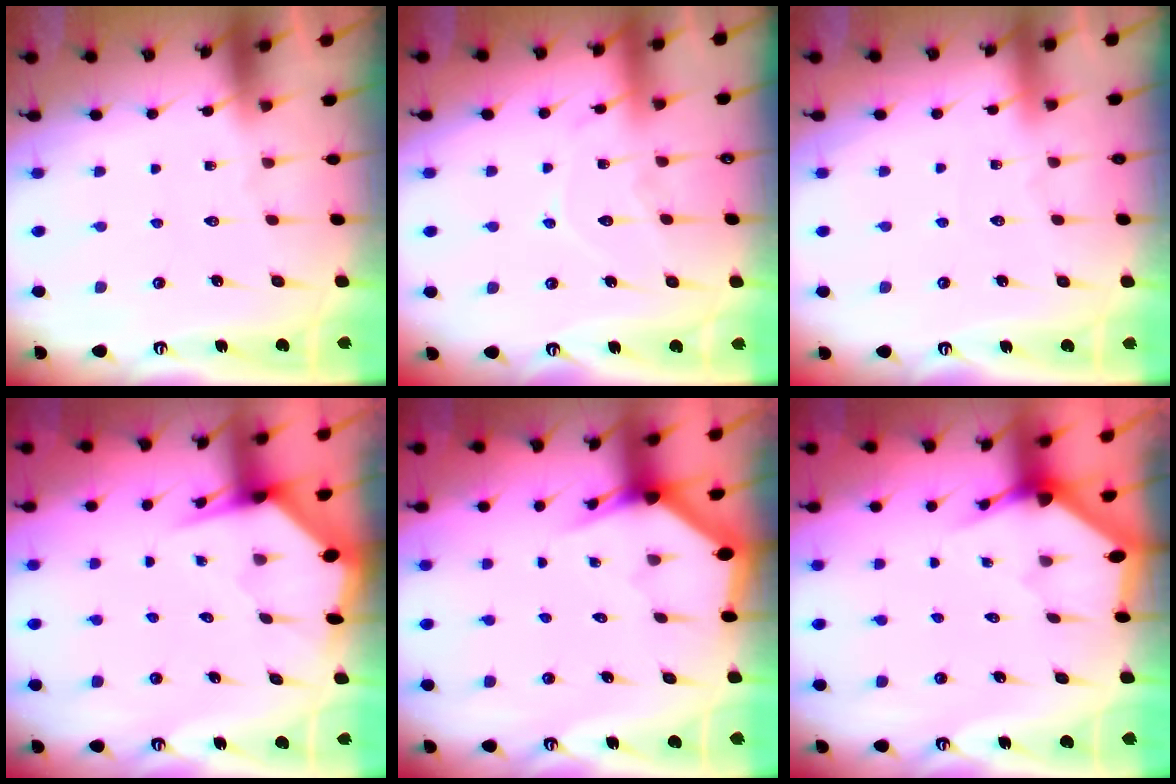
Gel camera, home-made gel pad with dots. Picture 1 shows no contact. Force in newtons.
{"total": 8.7, "press": 8.7, "slide": 0.7}
{"total": 1.8, "press": 1.7, "slide": 0.2}
{"total": 3.6, "press": 3.6, "slide": 0.4}
{"total": 2.9, "press": 2.9, "slide": 0.1}
{"total": 2.9, "press": 2.9, "slide": 0.1}